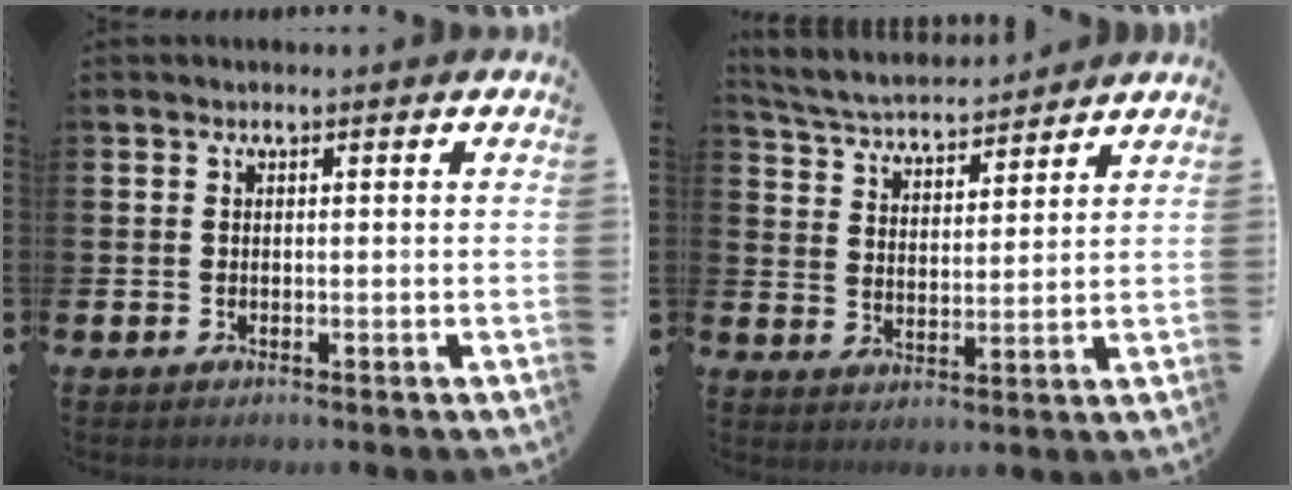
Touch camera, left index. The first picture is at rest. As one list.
[{"total": 4.6, "force": [4.5, 0.6, 0.4], "torque": [-0.031, -0.033, 0.077]}]